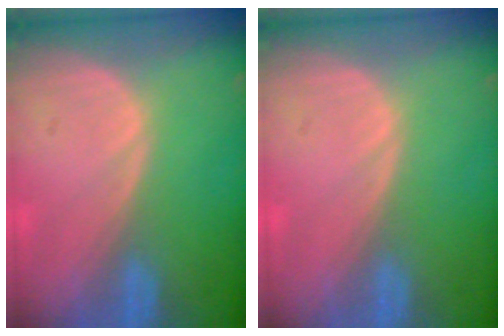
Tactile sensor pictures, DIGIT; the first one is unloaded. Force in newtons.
{"total": 0.0}